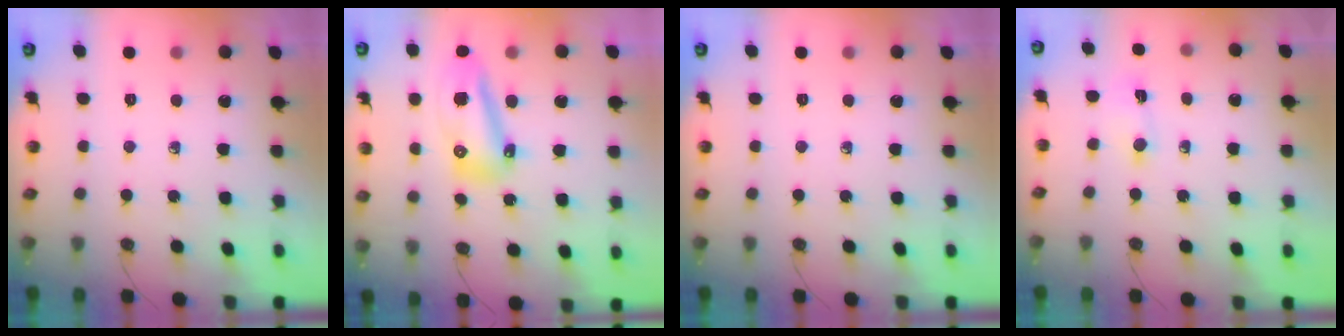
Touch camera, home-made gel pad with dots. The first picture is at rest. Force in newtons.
{"total": 13.0, "press": 12.9, "slide": 1.5}
{"total": 0.0}
{"total": 3.4, "press": 3.4, "slide": 0.3}